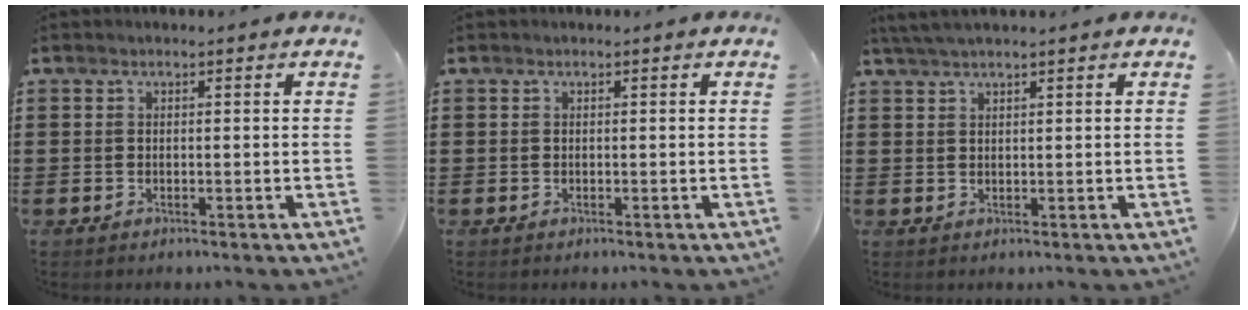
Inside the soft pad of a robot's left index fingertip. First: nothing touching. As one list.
[{"total": 0.0}, {"total": 2.3, "force": [1.9, 0.1, 1.3], "torque": [-0.029, 0.002, 0.036]}]